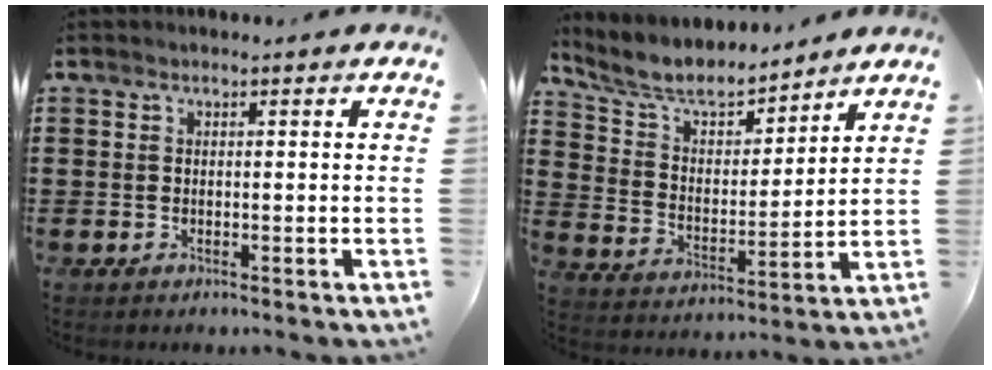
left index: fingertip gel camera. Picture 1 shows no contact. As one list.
[{"total": 7.5, "force": [6.6, 2.1, 2.8], "torque": [-0.085, -0.034, 0.115]}]